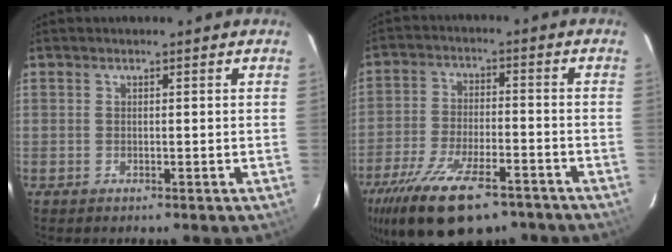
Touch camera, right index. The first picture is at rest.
{"total": 18.9, "force": [-13.0, 7.2, 11.6], "torque": [-0.237, -0.040, -0.213]}